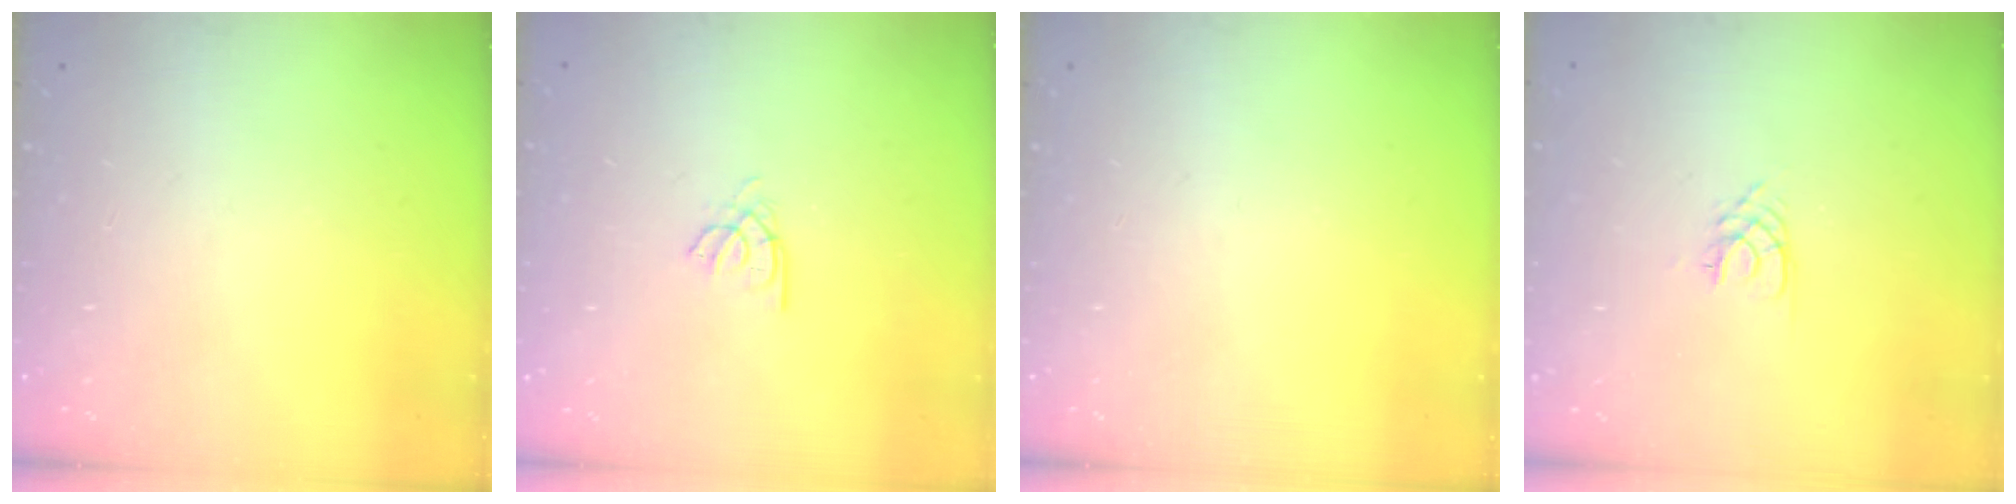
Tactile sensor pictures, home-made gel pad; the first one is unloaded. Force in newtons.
{"total": 2.2, "press": 2.1, "slide": 0.4}
{"total": 0.0}
{"total": 1.7, "press": 1.7, "slide": 0.2}